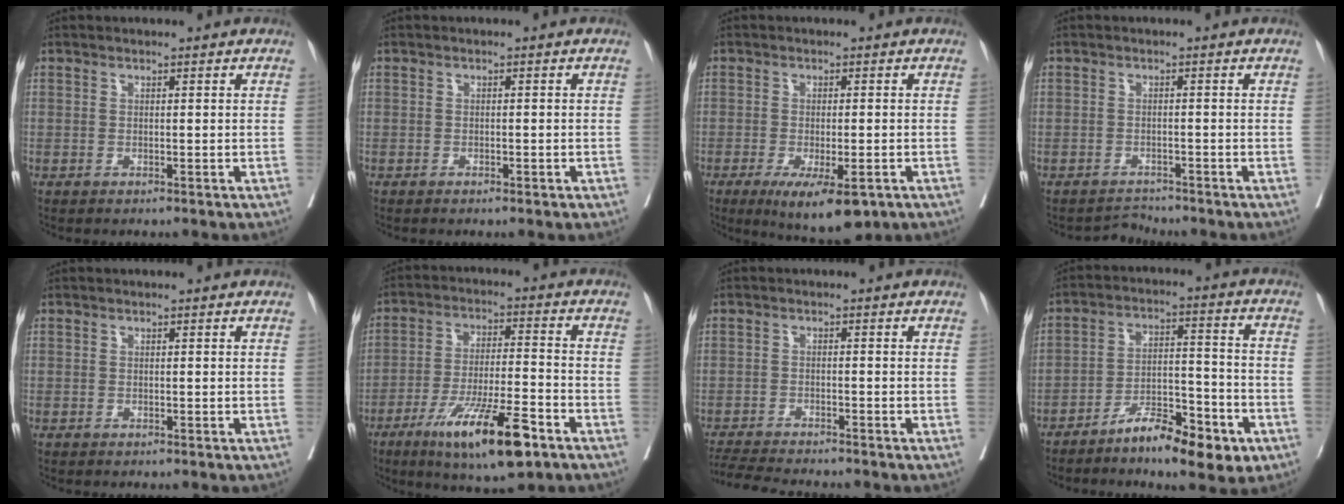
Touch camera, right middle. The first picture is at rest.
{"total": 1.8, "force": [-1.1, 0.8, 1.1], "torque": [-0.018, 0.000, -0.012]}
{"total": 9.5, "force": [-5.5, 2.7, 7.3], "torque": [-0.106, -0.018, -0.079]}
{"total": 2.0, "force": [-1.7, 0.0, -1.0], "torque": [0.021, -0.009, -0.026]}
{"total": 0.0}
{"total": 14.8, "force": [-8.6, 2.2, 11.9], "torque": [-0.202, -0.024, -0.142]}
{"total": 8.8, "force": [-8.1, 0.4, 3.2], "torque": [-0.050, -0.014, -0.130]}
{"total": 11.9, "force": [-7.5, 3.6, 8.5], "torque": [-0.128, 0.019, -0.121]}